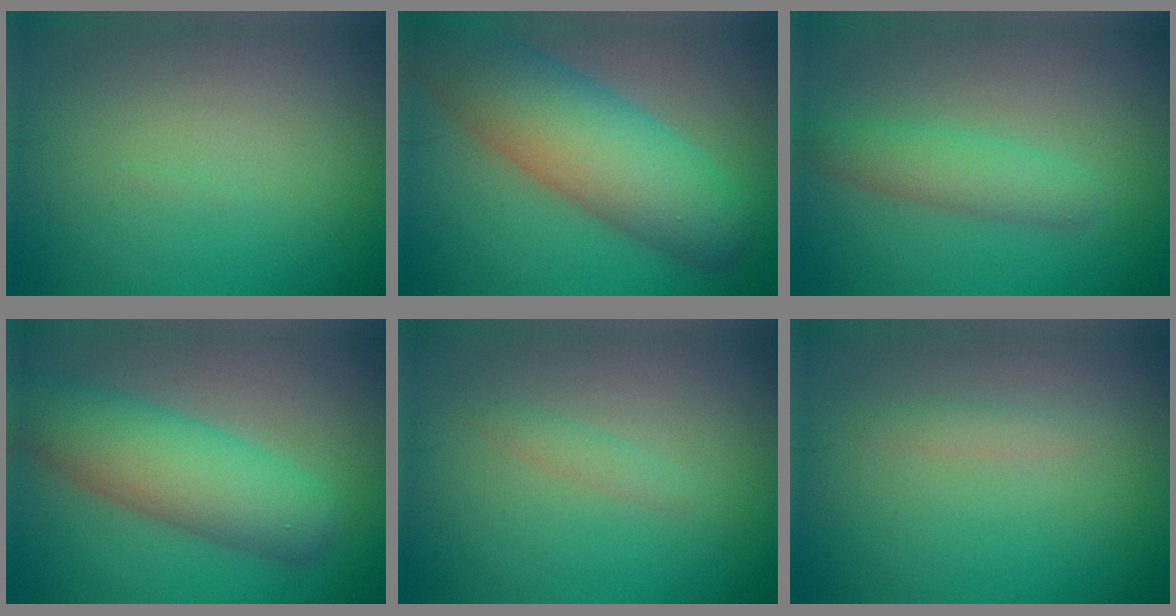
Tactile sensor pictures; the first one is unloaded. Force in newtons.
{"total": 9.8, "press": 9.8, "slide": 0.4}
{"total": 3.0, "press": 3.0, "slide": 0.1}
{"total": 7.2, "press": 7.2, "slide": 0.4}
{"total": 1.0, "press": 1.0, "slide": 0.1}
{"total": 0.9, "press": 0.9, "slide": 0.1}